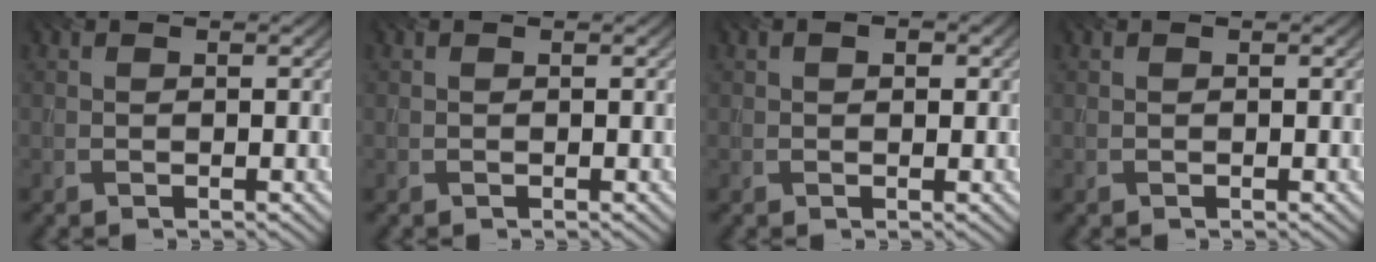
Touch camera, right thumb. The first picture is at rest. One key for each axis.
{"total": 0.0}
{"total": 1.6, "fx": 0.6, "fy": 1.0, "fz": 1.1, "tx": -0.016, "ty": -0.001, "tz": 0.009}
{"total": 0.0}